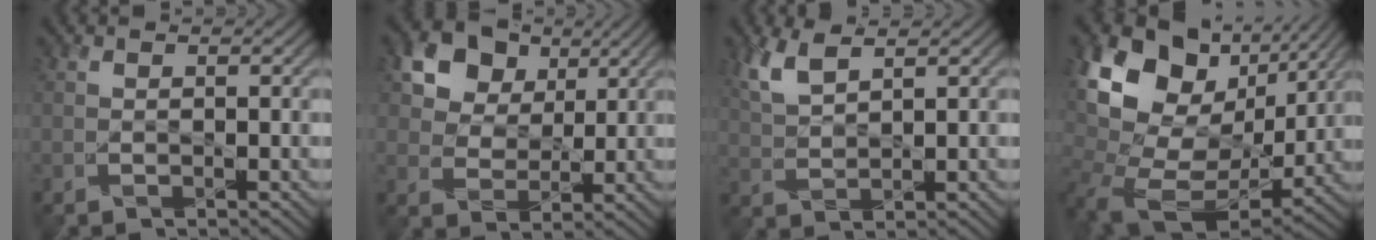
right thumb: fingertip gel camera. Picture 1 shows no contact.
{"total": 11.9, "force": [6.1, 8.5, 5.7], "torque": [-0.155, 0.011, 0.123]}
{"total": 4.9, "force": [3.1, 1.6, 3.5], "torque": [-0.096, 0.006, 0.067]}
{"total": 19.1, "force": [5.4, 14.0, 11.8], "torque": [-0.262, 0.009, 0.122]}